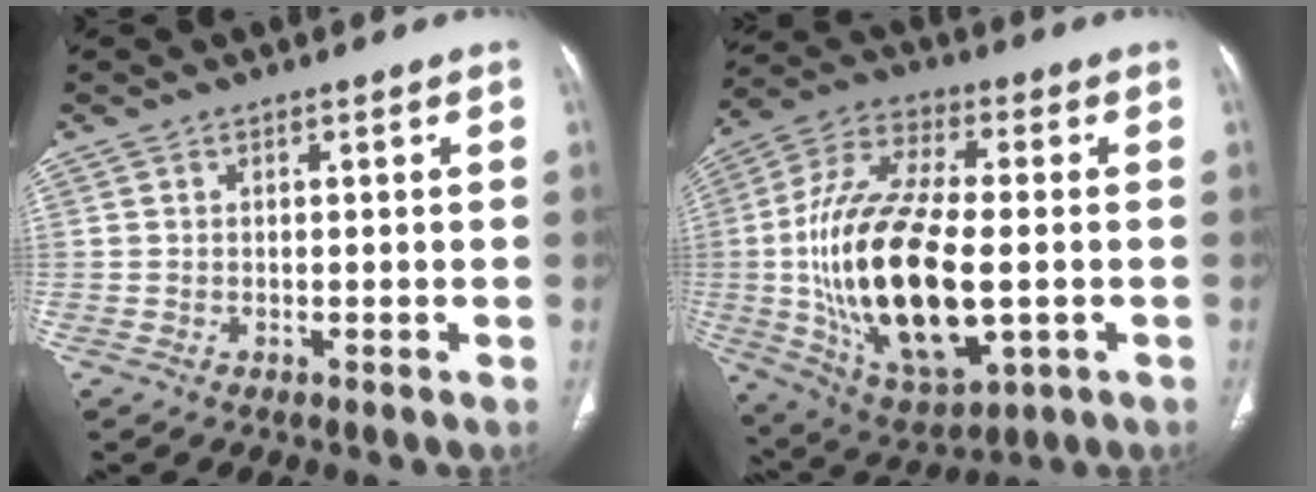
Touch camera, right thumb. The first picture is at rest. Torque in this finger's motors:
{"motor_torque": [-0.63, 2.90, 2.76, 0.00, 0.69]}